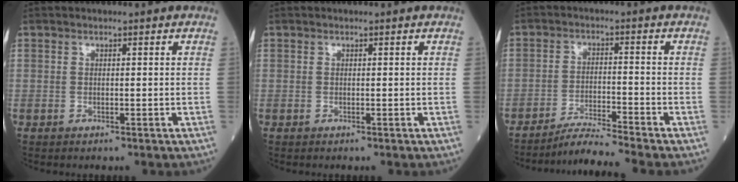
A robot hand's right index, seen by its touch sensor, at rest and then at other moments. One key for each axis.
{"total": 0.0}
{"total": 5.9, "fx": -5.3, "fy": -2.1, "fz": 1.4, "tx": -0.029, "ty": -0.021, "tz": -0.098}